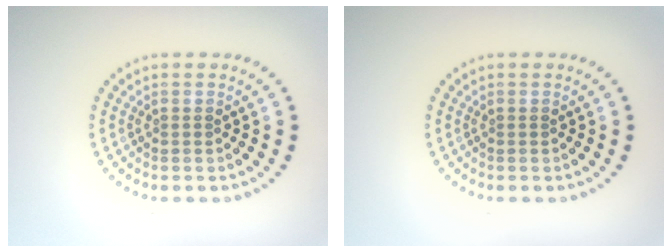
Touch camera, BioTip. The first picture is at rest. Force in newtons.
{"total": 0.0}